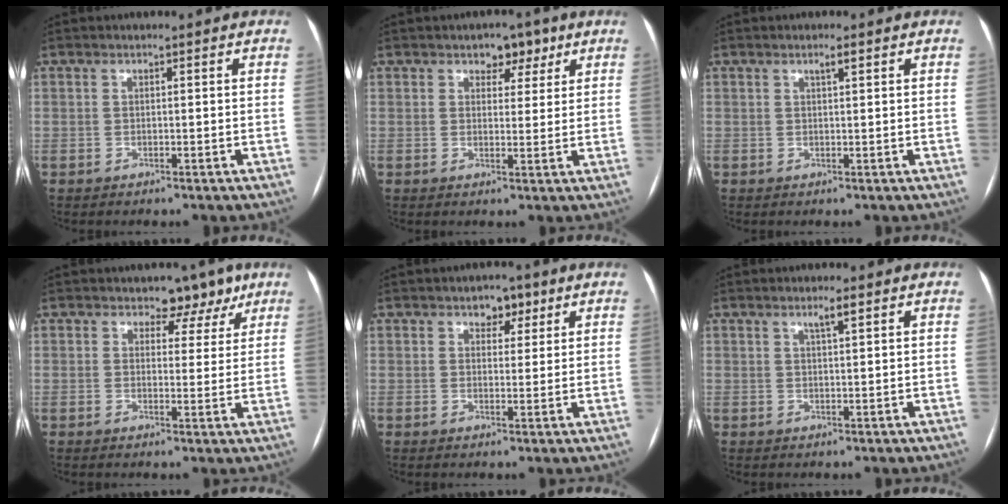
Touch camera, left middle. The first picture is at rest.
{"total": 4.0, "force": [2.4, 2.5, 1.9], "torque": [-0.014, 0.006, 0.033]}
{"total": 1.1, "force": [0.6, 0.1, 0.9], "torque": [-0.017, 0.001, 0.011]}
{"total": 5.1, "force": [3.6, 3.4, 1.4], "torque": [0.000, -0.002, 0.039]}
{"total": 3.4, "force": [2.0, 2.2, 1.7], "torque": [-0.017, 0.006, 0.028]}
{"total": 1.8, "force": [1.1, 0.0, 1.5], "torque": [-0.028, 0.002, 0.020]}